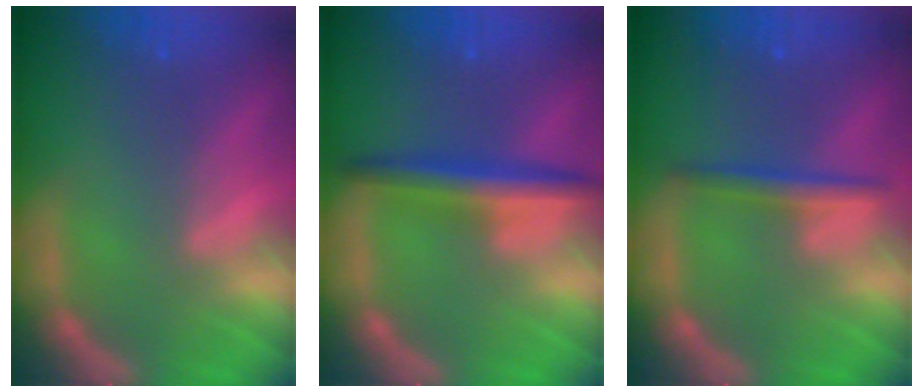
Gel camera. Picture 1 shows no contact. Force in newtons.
{"total": 4.5}
{"total": 2.4}